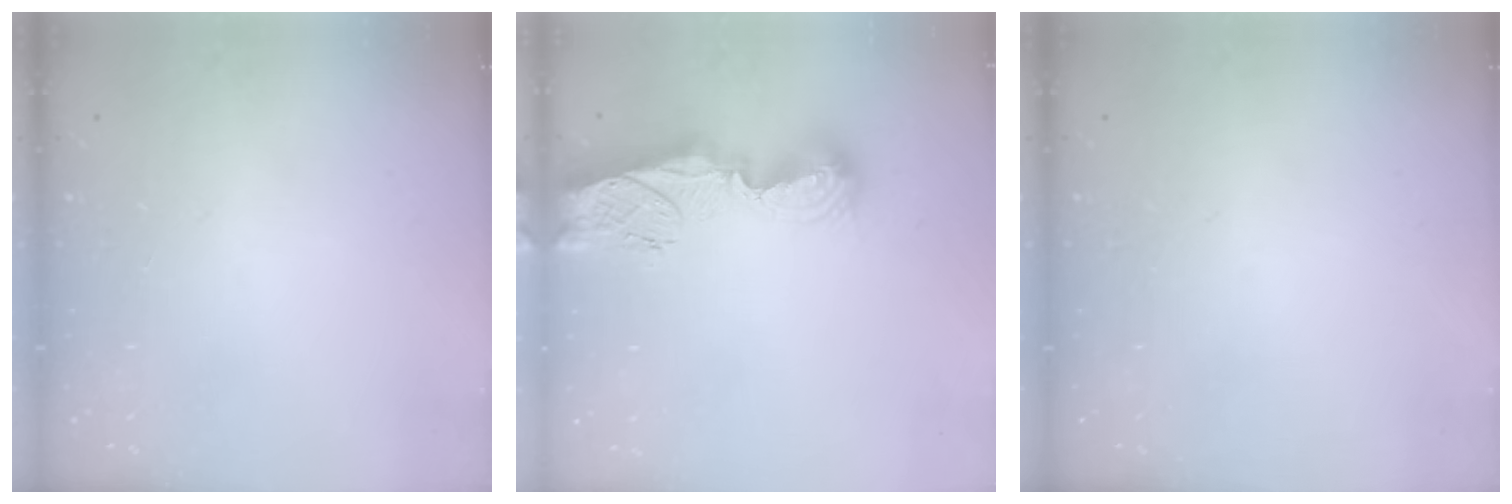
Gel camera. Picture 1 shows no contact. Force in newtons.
{"total": 11.5, "press": 11.4, "slide": 1.4}
{"total": 0.0}